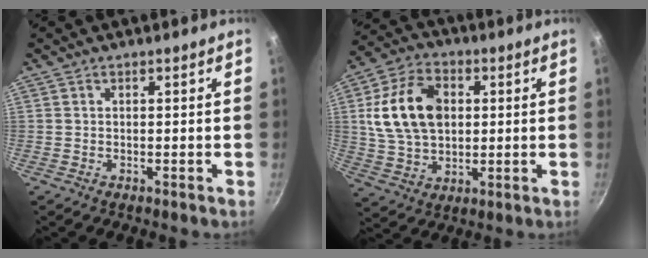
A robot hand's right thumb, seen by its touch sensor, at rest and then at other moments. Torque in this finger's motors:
{"motor_torque": [-1.16, 1.57, 0.80, -0.53, 0.22]}